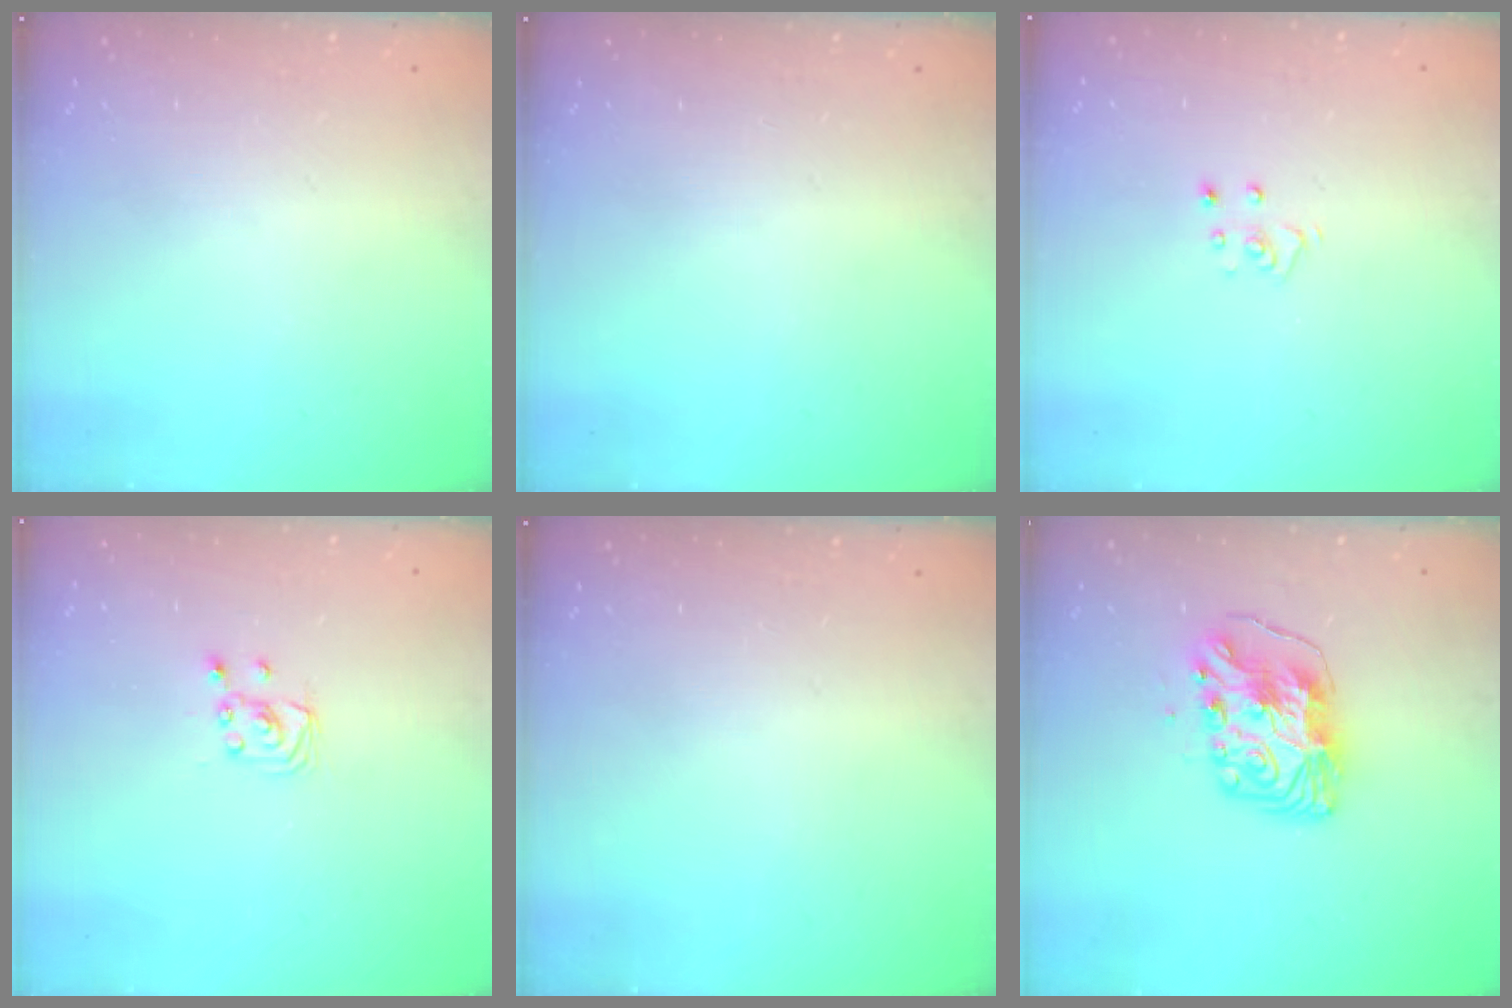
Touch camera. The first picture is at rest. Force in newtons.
{"total": 0.0}
{"total": 3.6, "press": 3.6, "slide": 0.2}
{"total": 2.4, "press": 2.4, "slide": 0.2}
{"total": 0.0}
{"total": 9.2, "press": 9.1, "slide": 1.1}